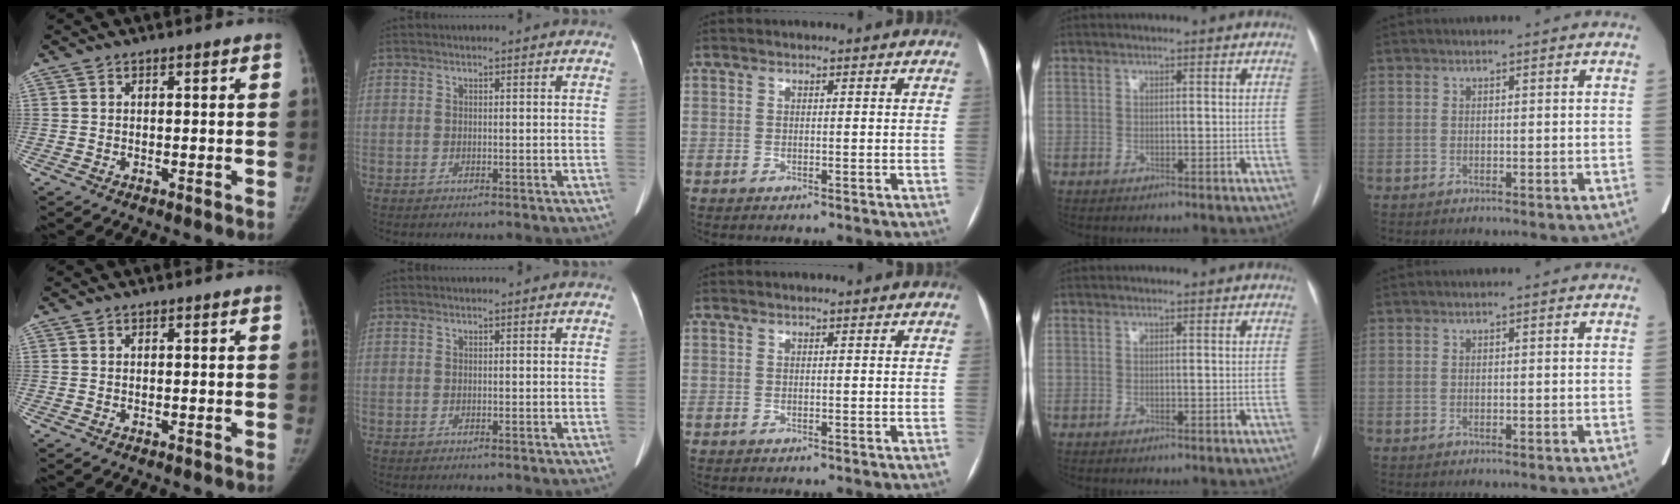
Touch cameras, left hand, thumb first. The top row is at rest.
{}